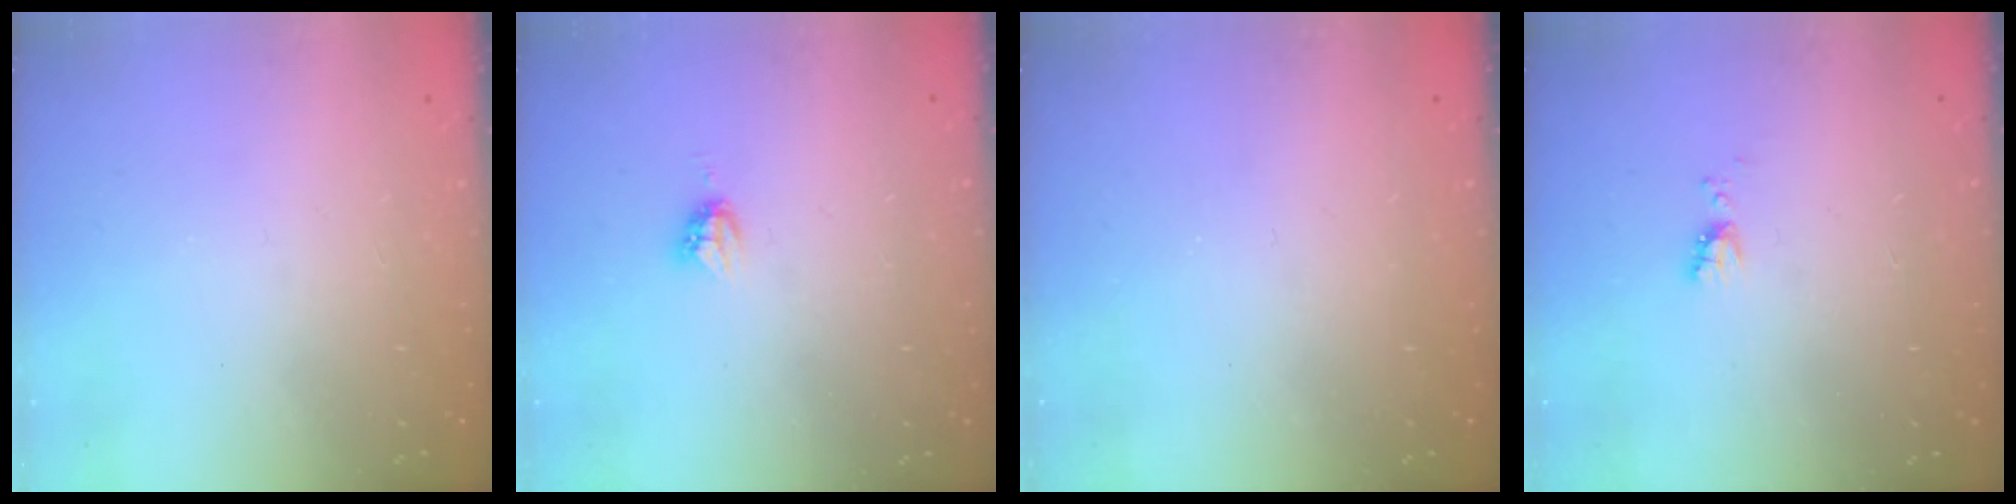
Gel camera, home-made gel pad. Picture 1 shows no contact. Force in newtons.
{"total": 3.4, "press": 3.4, "slide": 0.4}
{"total": 0.0}
{"total": 3.9, "press": 3.9, "slide": 0.6}